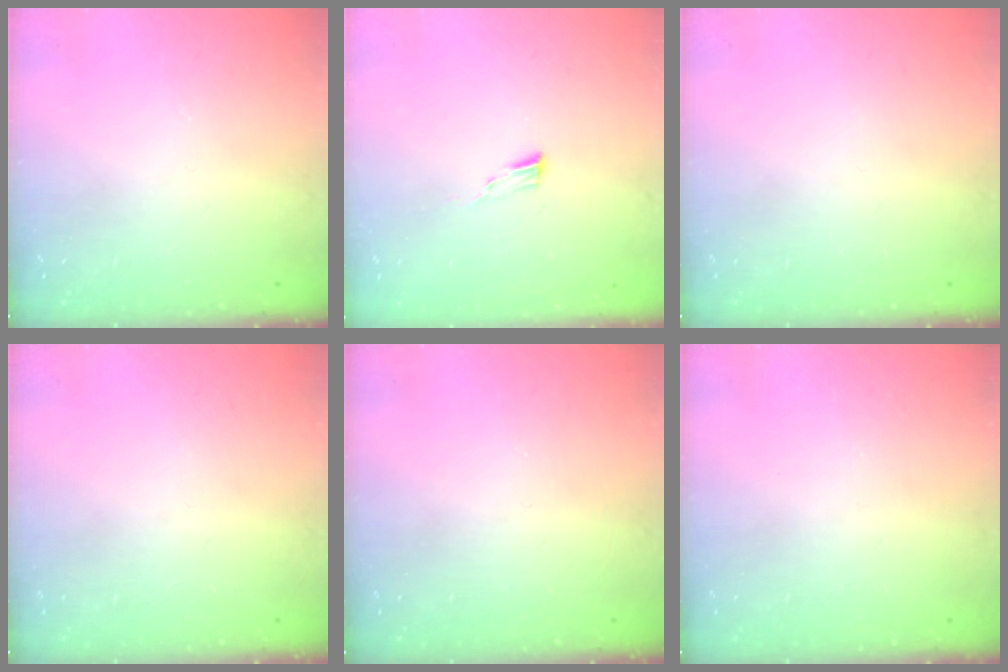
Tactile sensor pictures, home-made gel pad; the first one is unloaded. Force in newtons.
{"total": 4.4, "press": 4.3, "slide": 1.0}
{"total": 0.0}
{"total": 0.0}
{"total": 0.0}
{"total": 0.0}